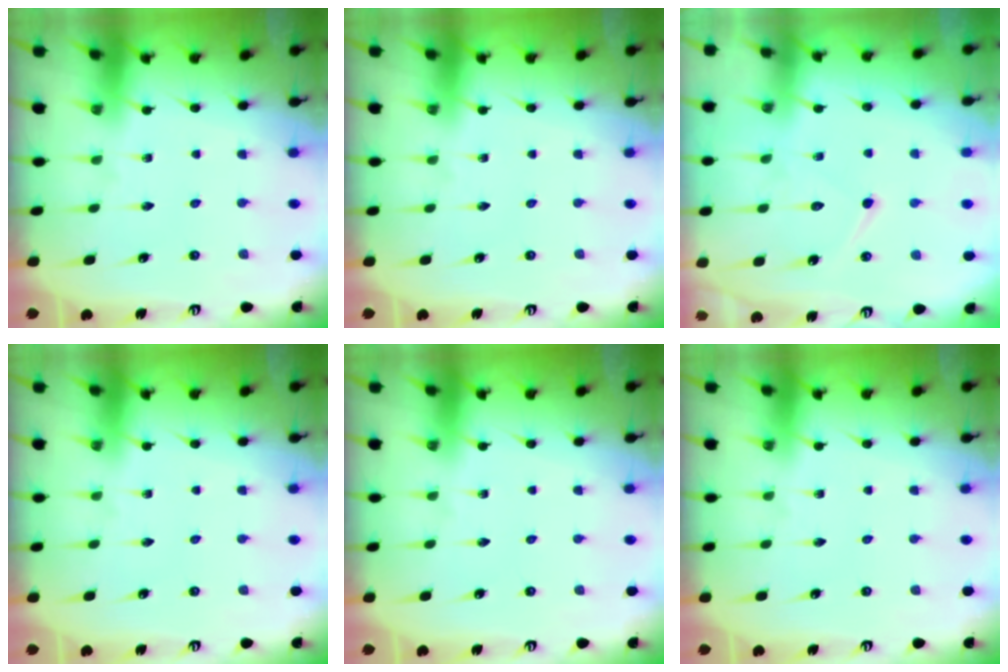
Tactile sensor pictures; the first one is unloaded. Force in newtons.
{"total": 0.0}
{"total": 9.4, "press": 9.4, "slide": 0.7}
{"total": 0.0}
{"total": 0.0}
{"total": 0.0}